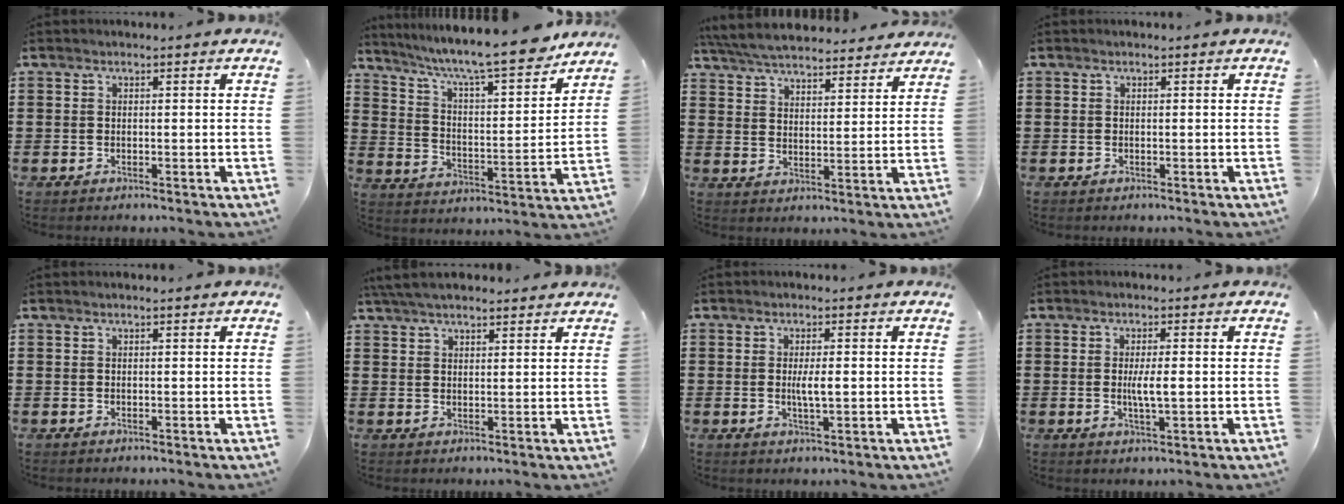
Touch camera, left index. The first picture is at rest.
{"total": 10.4, "force": [8.9, 0.9, 5.3], "torque": [-0.118, -0.058, 0.145]}
{"total": 5.9, "force": [5.8, 0.6, 1.2], "torque": [-0.049, -0.028, 0.103]}
{"total": 0.0}
{"total": 0.0}
{"total": 4.3, "force": [3.8, 1.0, 1.9], "torque": [-0.045, 0.000, 0.071]}
{"total": 2.9, "force": [0.0, 0.6, 2.8], "torque": [-0.059, -0.007, -0.003]}
{"total": 3.4, "force": [0.0, 0.6, 3.4], "torque": [-0.069, -0.005, -0.004]}